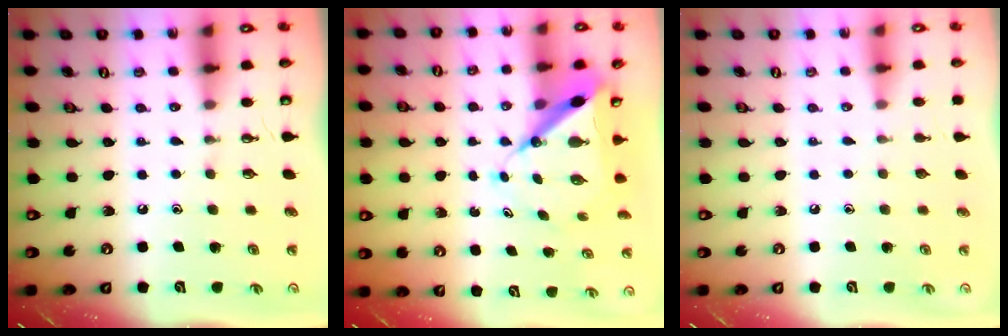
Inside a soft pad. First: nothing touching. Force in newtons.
{"total": 8.5, "press": 8.5, "slide": 0.8}
{"total": 0.0}